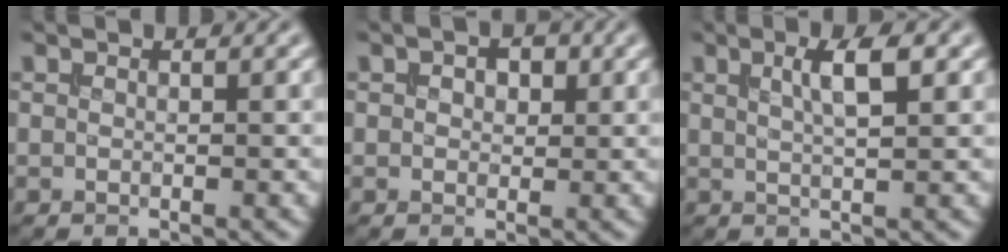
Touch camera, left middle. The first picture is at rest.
{"total": 2.3, "force": [0.9, 1.5, 1.6], "torque": [-0.022, 0.003, 0.007]}
{"total": 3.3, "force": [1.1, 0.9, 3.0], "torque": [-0.042, 0.006, 0.016]}